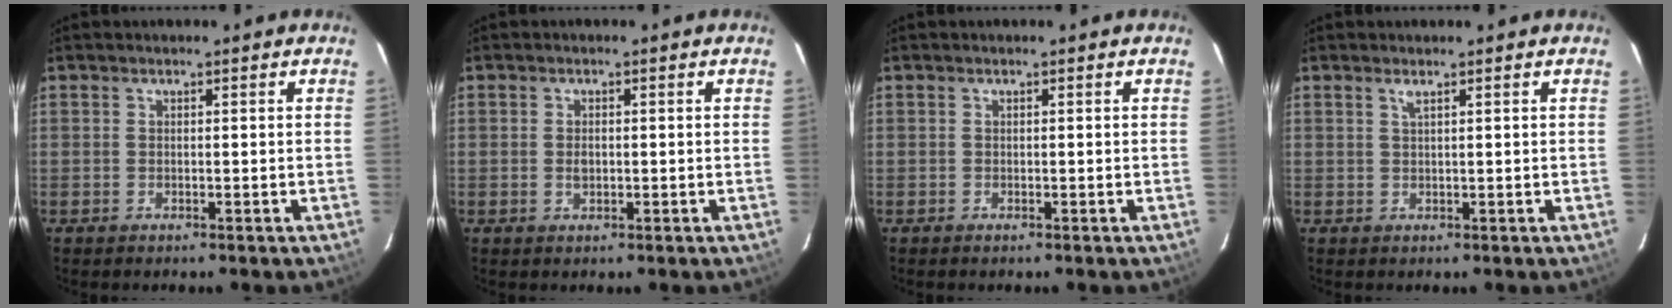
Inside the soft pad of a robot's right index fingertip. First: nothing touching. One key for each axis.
{"total": 1.8, "fx": -0.2, "fy": 1.1, "fz": 1.4, "tx": -0.027, "ty": 0.002, "tz": -0.004}
{"total": 0.0}
{"total": 0.9, "fx": 0.5, "fy": -0.2, "fz": 0.7, "tx": -0.012, "ty": 0.001, "tz": 0.010}